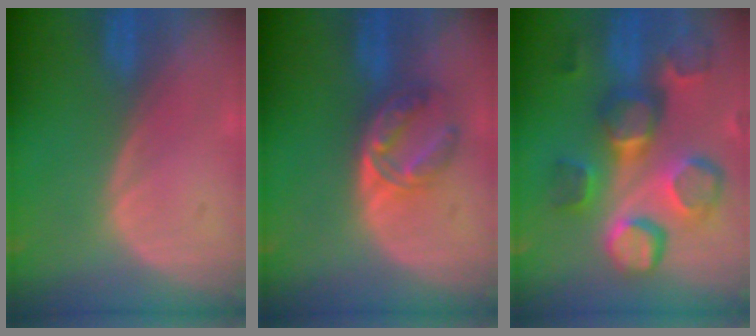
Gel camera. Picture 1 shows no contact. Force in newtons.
{"total": 5.8, "press": 5.5, "slide": 1.8}
{"total": 12.4, "press": 11.1, "slide": 5.6}